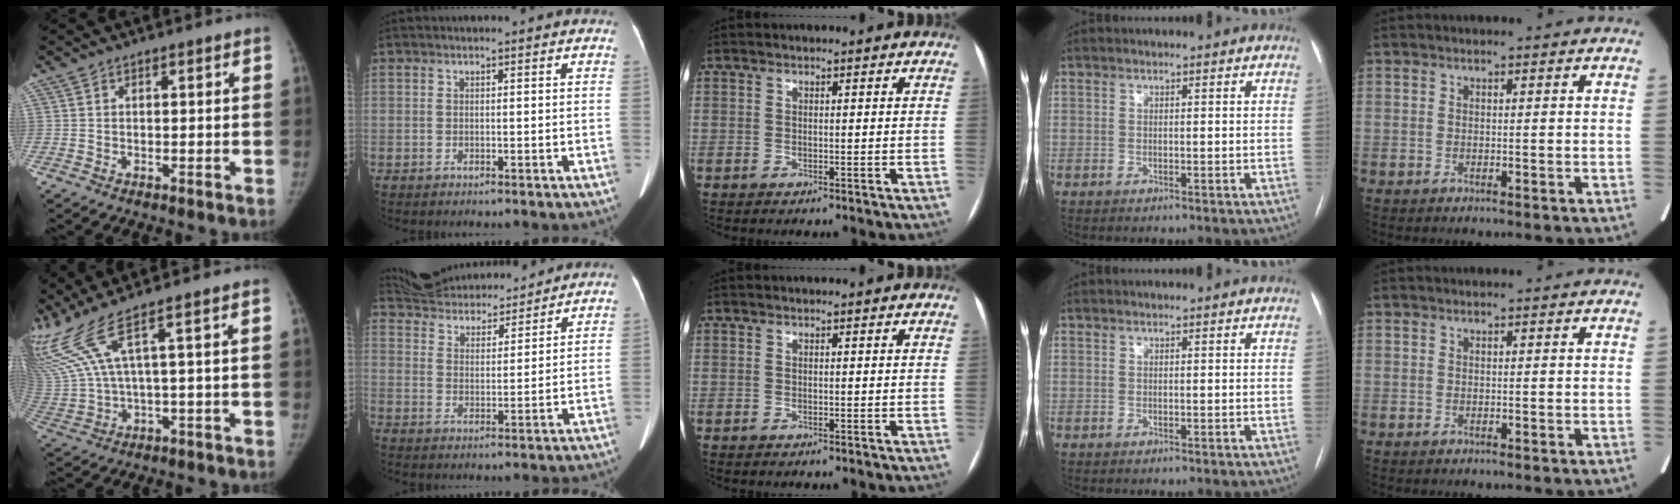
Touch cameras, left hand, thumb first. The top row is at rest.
{"thumb": {"total": 9.9, "force": [6.1, -1.6, 7.7], "torque": [-0.201, -0.015, 0.141]}, "index": {"total": 14.8, "force": [13.9, 3.2, 3.8], "torque": [-0.069, 0.026, 0.223]}}